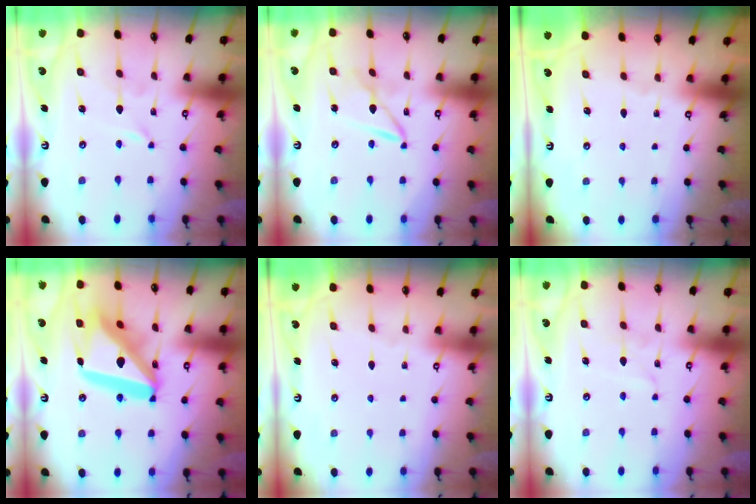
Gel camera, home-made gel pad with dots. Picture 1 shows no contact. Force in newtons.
{"total": 5.3, "press": 5.3, "slide": 0.5}
{"total": 0.0}
{"total": 23.1, "press": 23.0, "slide": 2.7}
{"total": 0.0}
{"total": 1.2, "press": 1.2, "slide": 0.1}